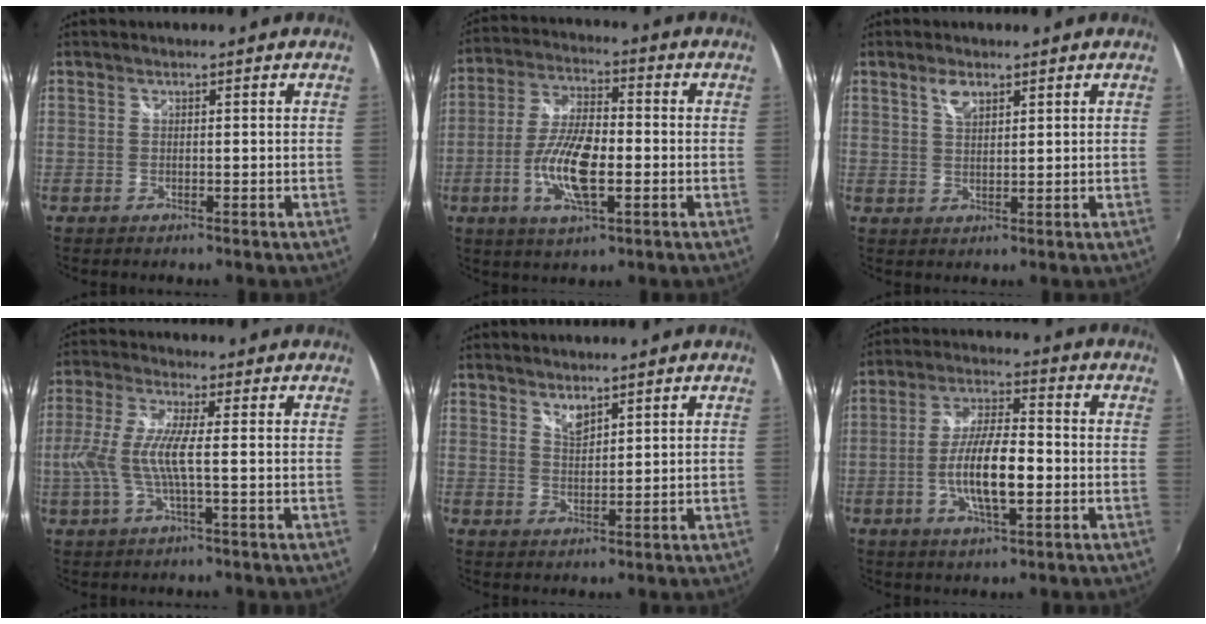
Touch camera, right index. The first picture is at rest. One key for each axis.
{"total": 11.8, "fx": -3.1, "fy": 4.0, "fz": 10.6, "tx": -0.217, "ty": -0.003, "tz": -0.061}
{"total": 3.2, "fx": 2.0, "fy": 1.4, "fz": 2.1, "tx": -0.037, "ty": 0.002, "tz": 0.035}
{"total": 8.4, "fx": -1.0, "fy": 0.8, "fz": 8.3, "tx": -0.177, "ty": -0.003, "tz": -0.018}
{"total": 2.8, "fx": 2.4, "fy": 0.9, "fz": 1.2, "tx": -0.017, "ty": 0.000, "tz": 0.042}
{"total": 11.1, "fx": -2.7, "fy": 3.2, "fz": 10.4, "tx": -0.202, "ty": -0.001, "tz": -0.047}